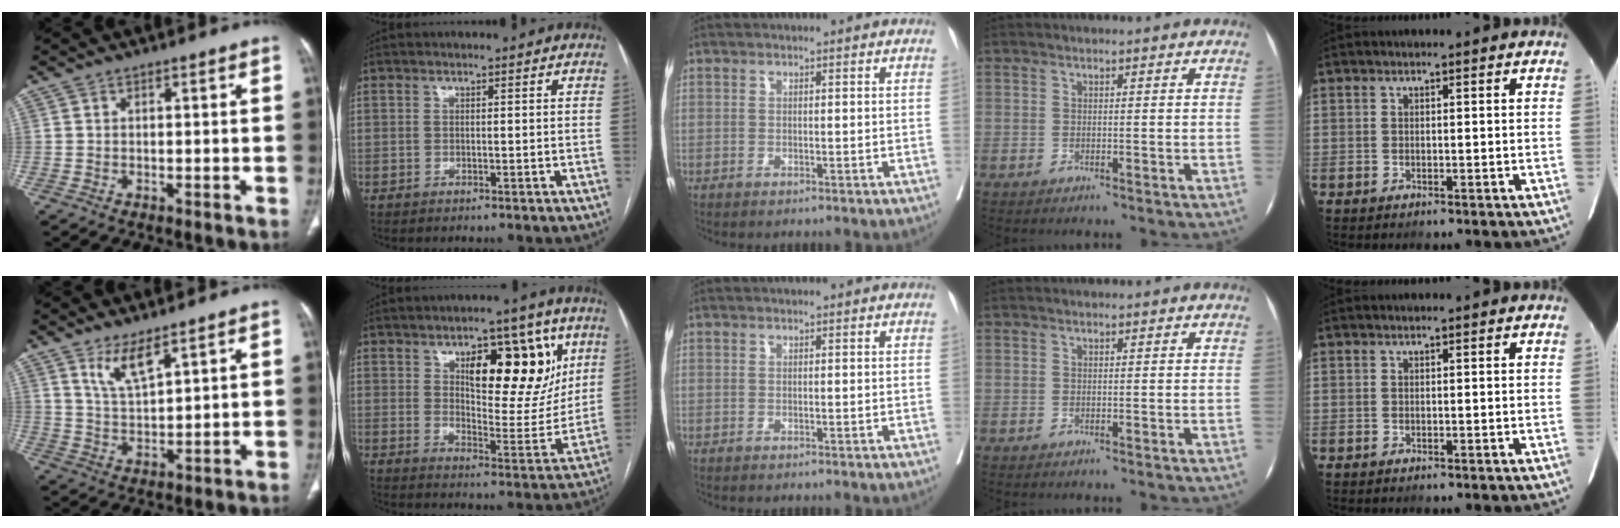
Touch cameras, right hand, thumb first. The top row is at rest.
{"thumb": {"total": 5.7, "force": [3.9, 1.4, 3.9], "torque": [-0.077, -0.031, 0.084]}, "index": {"total": 15.3, "force": [6.8, 6.0, 12.4], "torque": [-0.157, 0.006, 0.106]}}